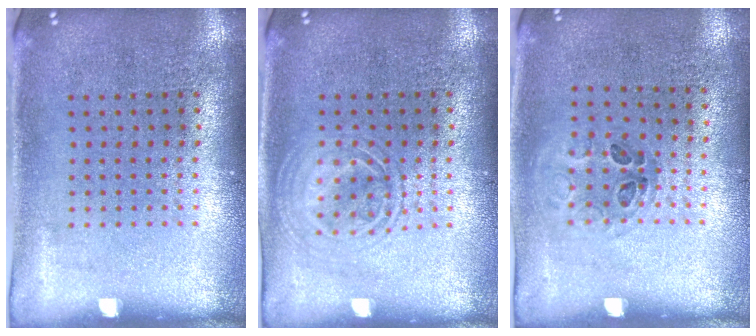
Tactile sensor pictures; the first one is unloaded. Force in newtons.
{"total": 1.3, "press": 1.3, "slide": 0.2}
{"total": 1.1, "press": 0.7, "slide": 0.8}